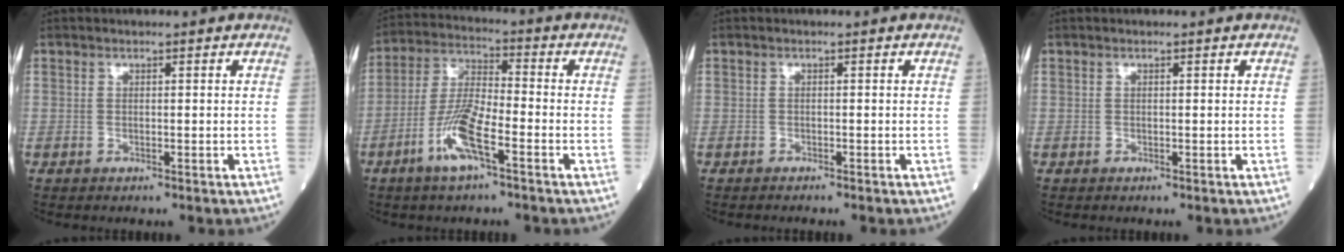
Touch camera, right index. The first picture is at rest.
{"total": 9.2, "force": [-4.4, 1.5, 7.9], "torque": [-0.165, -0.004, -0.089]}
{"total": 1.4, "force": [-1.2, 0.0, 0.6], "torque": [-0.006, 0.001, -0.016]}
{"total": 0.0}